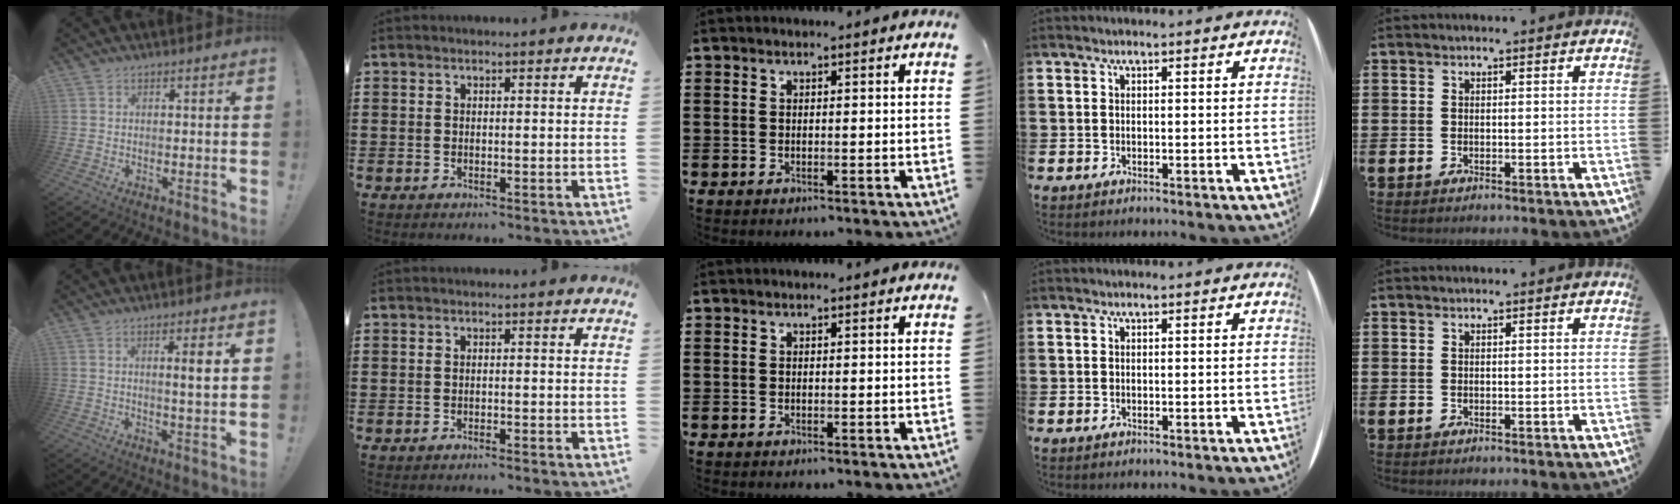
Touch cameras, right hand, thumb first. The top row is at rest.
{"thumb": {"total": 4.8, "force": [1.4, -0.1, 4.6], "torque": [-0.067, -0.012, 0.013]}, "index": {"total": 0.7, "force": [-0.7, -0.1, 0.2], "torque": [-0.005, -0.001, -0.014]}}